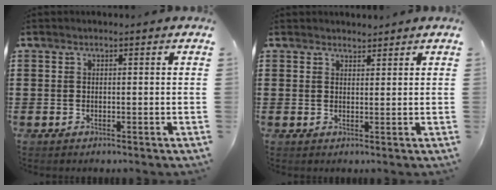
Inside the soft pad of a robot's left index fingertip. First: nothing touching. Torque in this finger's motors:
{"motor_torque": [0.59, -0.57, 0.00, -0.02]}